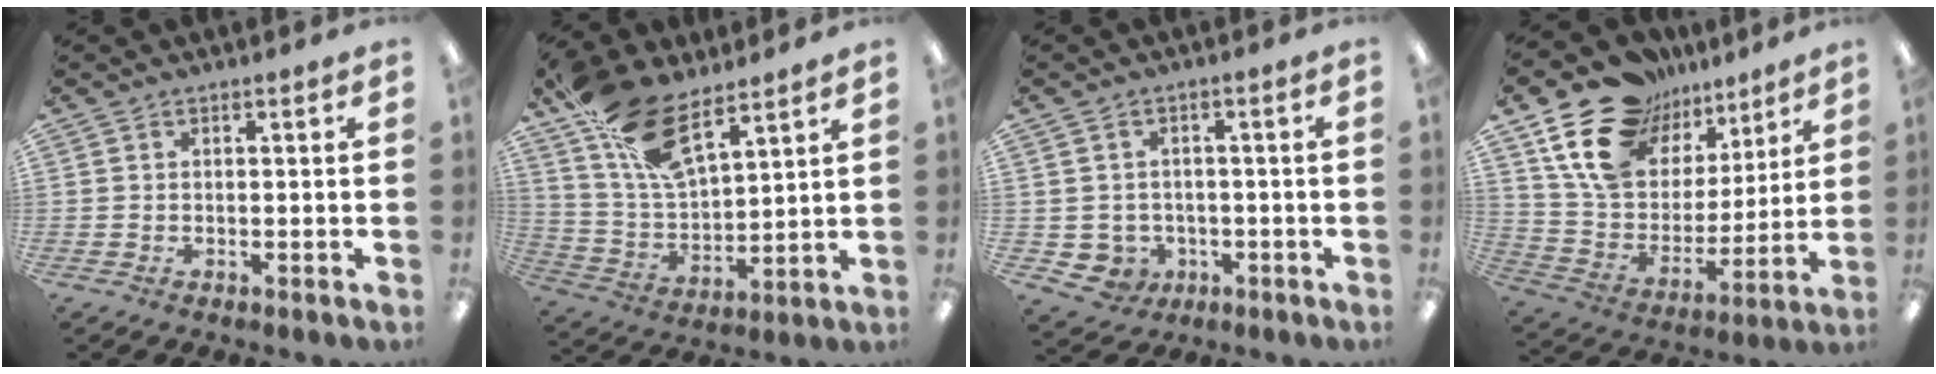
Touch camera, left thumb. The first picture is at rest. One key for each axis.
{"total": 16.9, "fx": 11.2, "fy": 7.4, "fz": 10.2, "tx": -0.198, "ty": -0.046, "tz": 0.207}
{"total": 3.5, "fx": -0.4, "fy": 3.5, "fz": 0.4, "tx": -0.024, "ty": 0.002, "tz": -0.007}
{"total": 19.6, "fx": 12.3, "fy": 12.8, "fz": 8.3, "tx": -0.157, "ty": -0.064, "tz": 0.229}